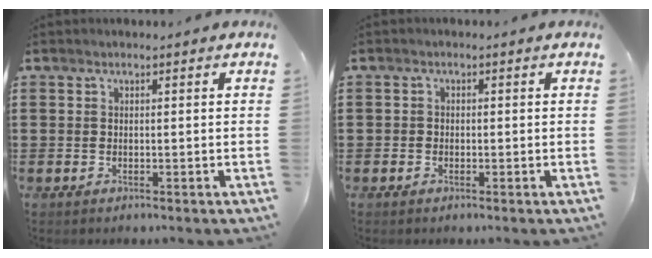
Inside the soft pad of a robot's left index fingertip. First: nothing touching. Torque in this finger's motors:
{"motor_torque": [-0.31, 0.25, -0.07, -0.01]}